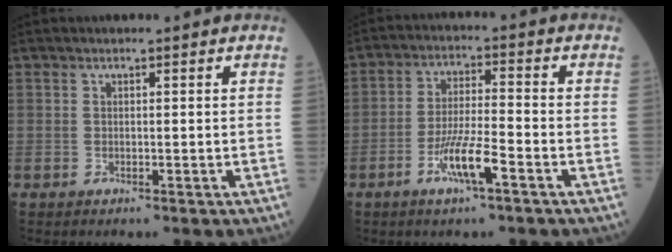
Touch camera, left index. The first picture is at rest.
{"total": 6.9, "force": [-3.6, 0.5, 5.8], "torque": [-0.116, -0.005, -0.070]}